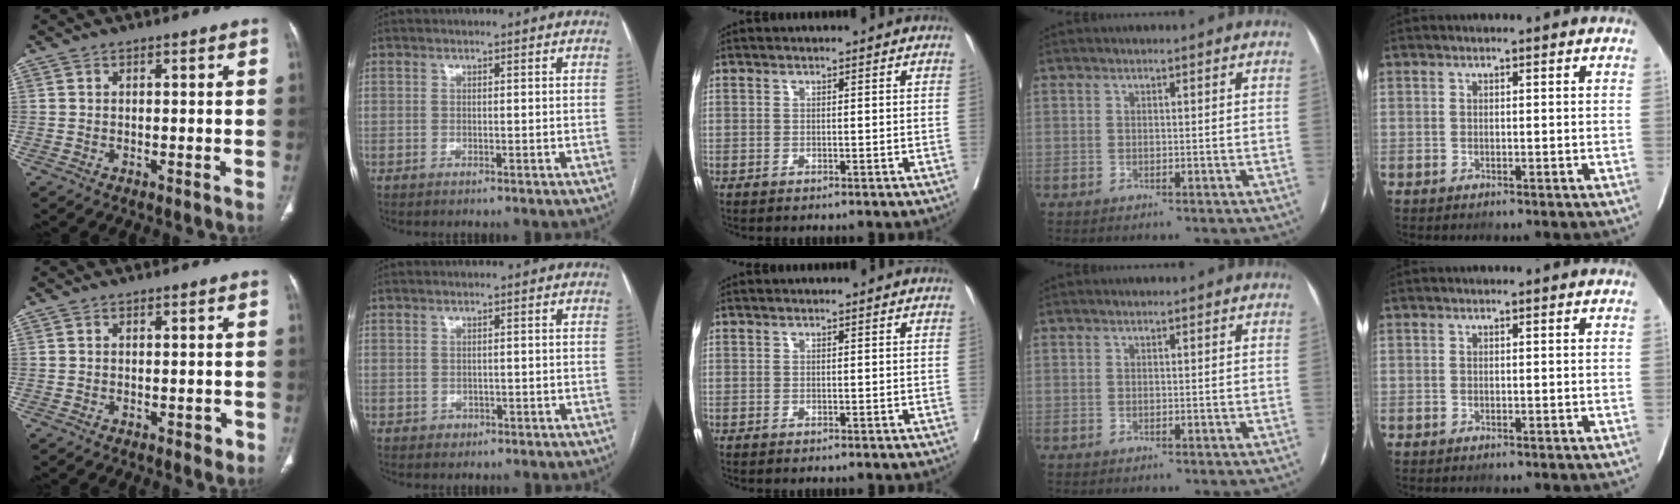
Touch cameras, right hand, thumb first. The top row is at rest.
{"thumb": {"total": 1.5, "force": [-0.7, 0.9, 1.0], "torque": [-0.005, 0.002, -0.008]}, "index": {"total": 1.4, "force": [-0.6, 1.2, 0.1], "torque": [0.000, 0.005, -0.007]}}